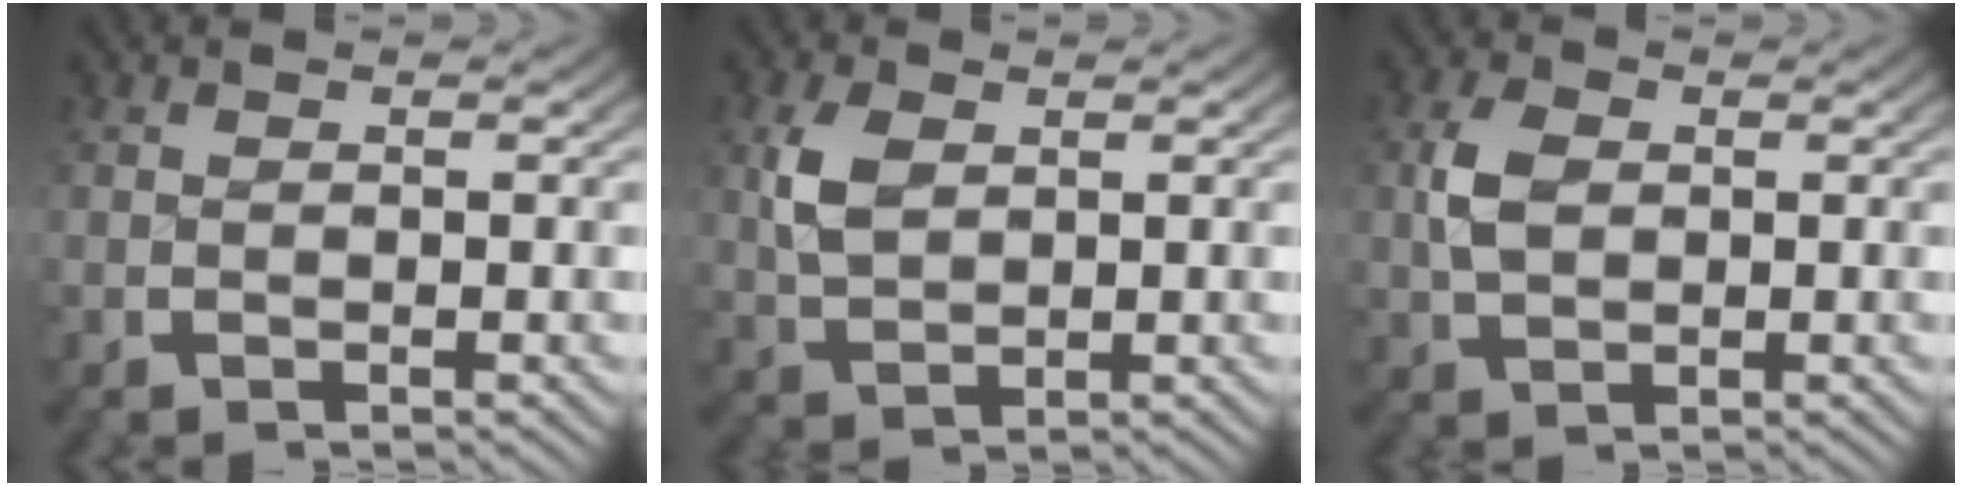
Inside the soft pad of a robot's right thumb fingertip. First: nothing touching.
{"total": 3.2, "force": [1.0, 2.2, 2.2], "torque": [-0.051, -0.007, 0.029]}
{"total": 3.2, "force": [0.4, 2.3, 2.1], "torque": [-0.051, -0.005, 0.013]}